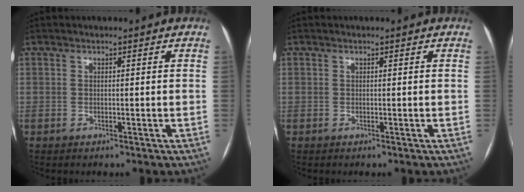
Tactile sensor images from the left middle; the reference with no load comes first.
{"total": 0.0}